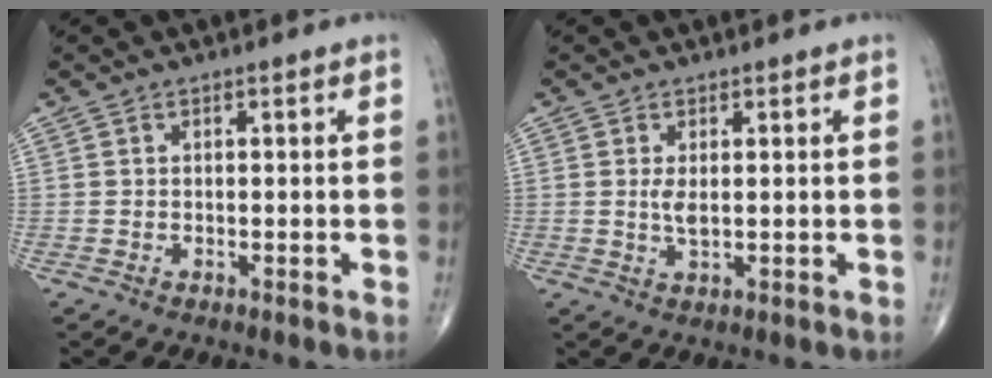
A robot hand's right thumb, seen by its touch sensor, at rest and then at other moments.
{"total": 2.4, "force": [0.3, 0.8, 2.2], "torque": [-0.045, -0.007, 0.010]}